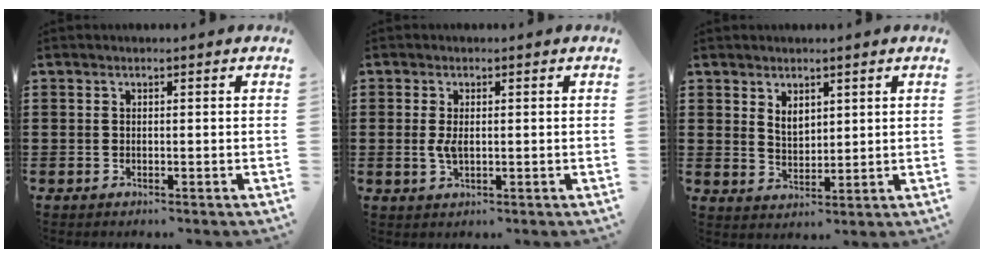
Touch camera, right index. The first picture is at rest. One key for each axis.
{"total": 2.7, "fx": 0.0, "fy": 1.3, "fz": 2.4, "tx": -0.063, "ty": -0.002, "tz": -0.006}
{"total": 3.1, "fx": 2.1, "fy": 1.9, "fz": 1.3, "tx": -0.024, "ty": 0.004, "tz": 0.037}